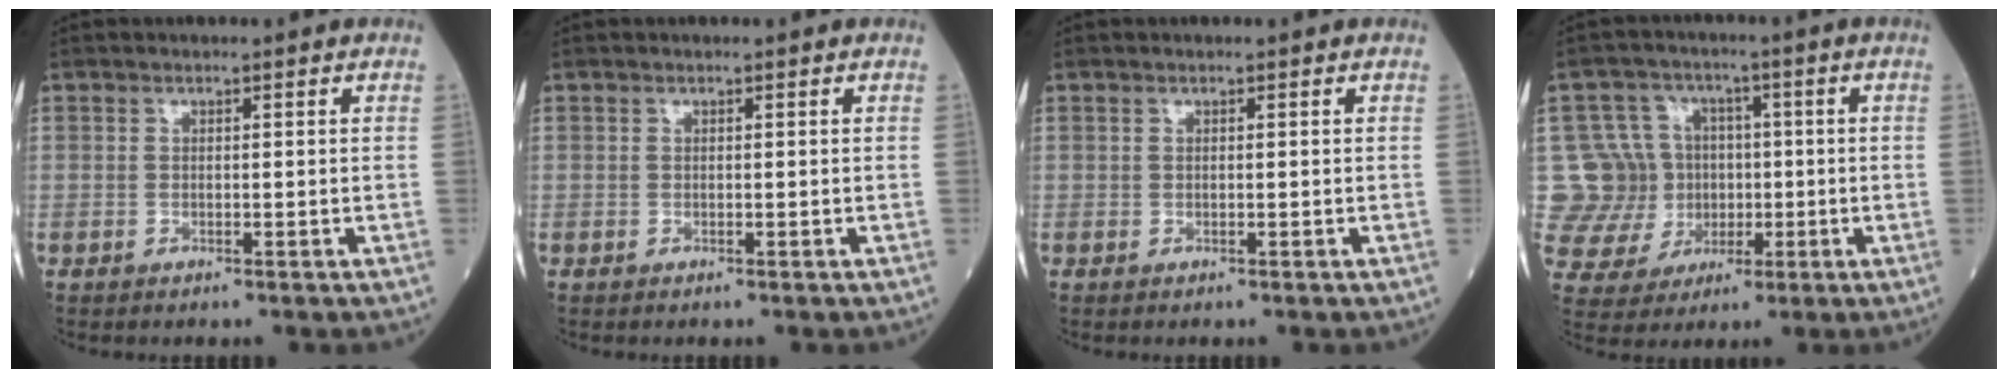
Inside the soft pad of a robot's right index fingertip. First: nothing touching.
{"total": 0.0}
{"total": 0.0}
{"total": 11.3, "force": [0.2, 11.1, 2.2], "torque": [-0.057, 0.040, 0.020]}